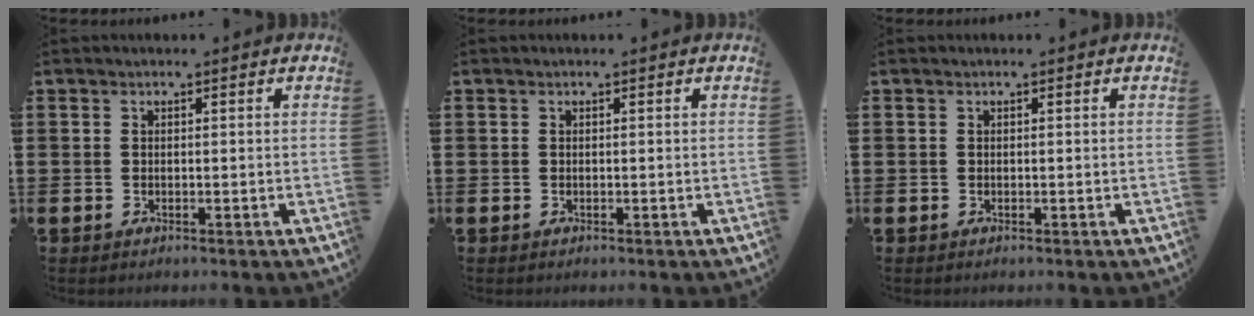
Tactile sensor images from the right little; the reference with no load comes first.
{"total": 0.0}
{"total": 0.0}